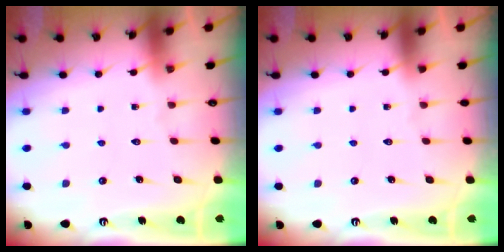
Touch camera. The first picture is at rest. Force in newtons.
{"total": 0.0}